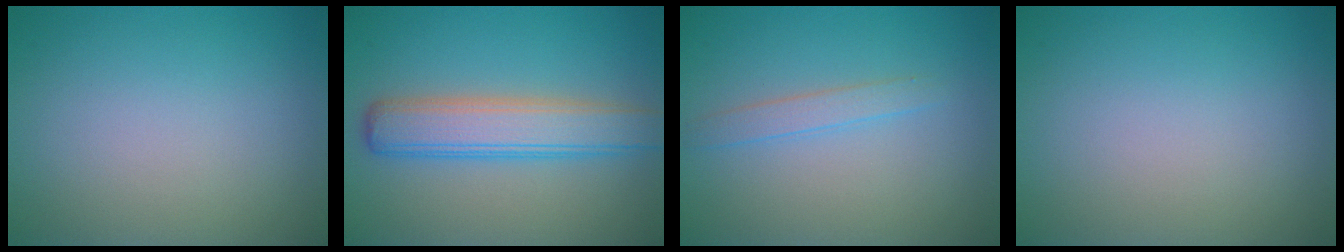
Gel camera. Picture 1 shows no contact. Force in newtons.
{"total": 5.4, "press": 5.4, "slide": 0.1}
{"total": 1.5, "press": 1.5, "slide": 0.0}
{"total": 0.0}